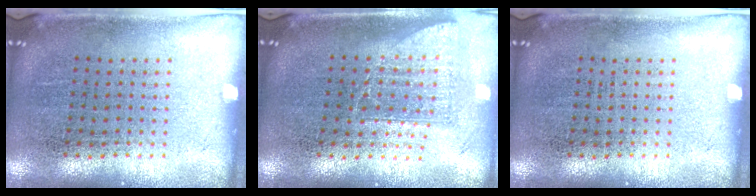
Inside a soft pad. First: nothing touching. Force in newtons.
{"total": 1.7, "press": 1.3, "slide": 1.0}
{"total": 0.0}